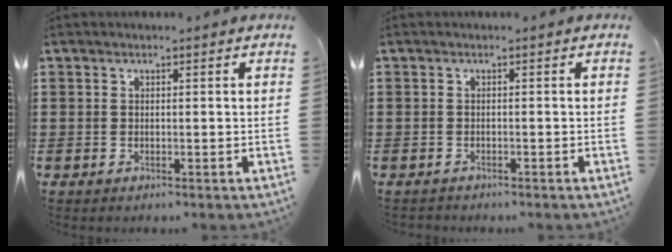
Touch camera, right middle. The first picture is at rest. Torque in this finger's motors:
{"motor_torque": [0.57, 0.59, -0.04, -0.02]}